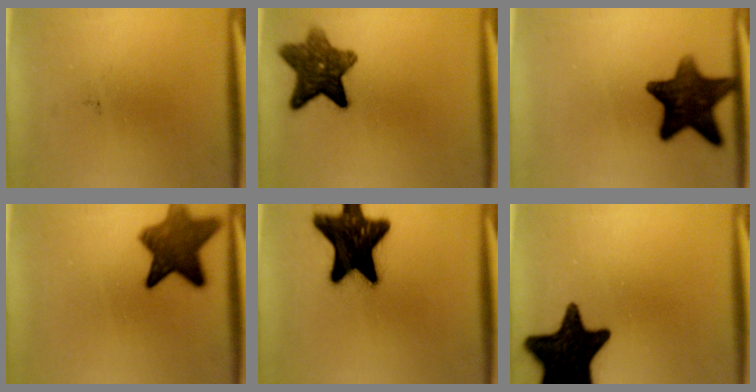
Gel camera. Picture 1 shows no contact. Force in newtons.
{"total": 9.3}
{"total": 12.7}
{"total": 9.3}
{"total": 19.0}
{"total": 18.8}